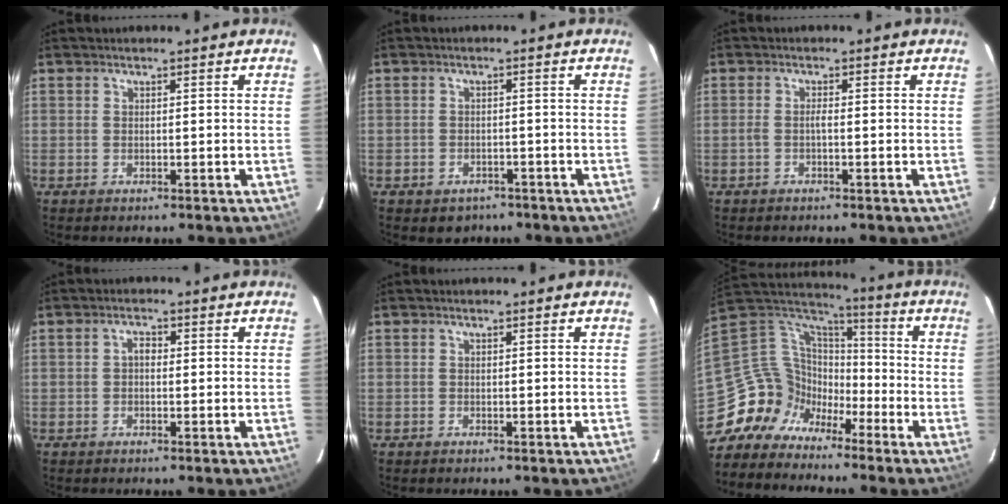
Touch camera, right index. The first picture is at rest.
{"total": 4.3, "force": [-2.9, 3.0, 1.0], "torque": [-0.026, 0.004, -0.033]}
{"total": 1.2, "force": [-0.5, 0.0, 1.0], "torque": [-0.021, 0.003, -0.012]}
{"total": 1.5, "force": [-0.2, 1.1, 1.0], "torque": [-0.019, 0.008, -0.007]}
{"total": 0.0}
{"total": 12.8, "force": [-8.8, 8.8, 3.0], "torque": [-0.076, 0.029, -0.173]}